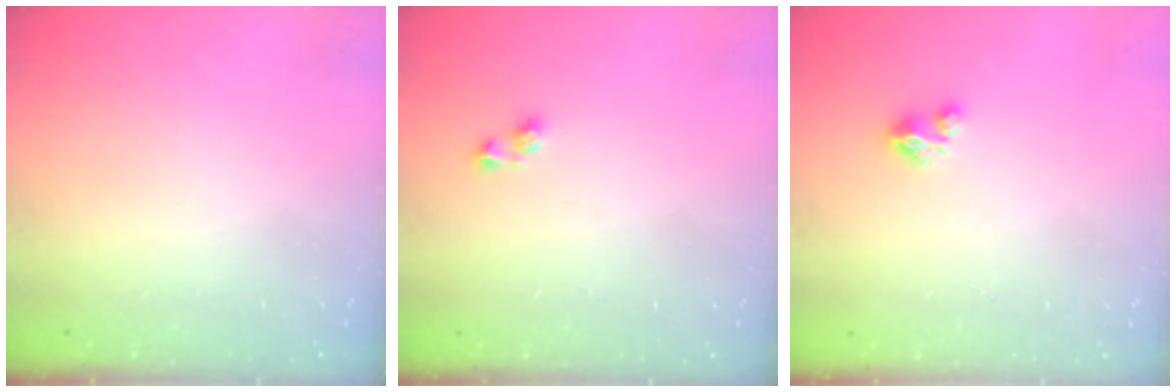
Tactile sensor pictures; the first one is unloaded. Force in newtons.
{"total": 2.9, "press": 2.9, "slide": 0.2}
{"total": 1.6, "press": 1.6, "slide": 0.1}